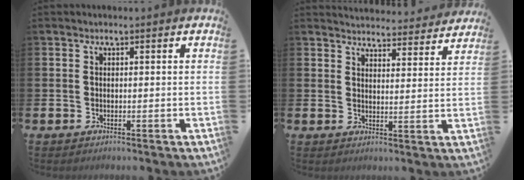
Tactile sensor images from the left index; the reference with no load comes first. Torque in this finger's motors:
{"motor_torque": [0.89, -1.25, 0.20, 0.07]}